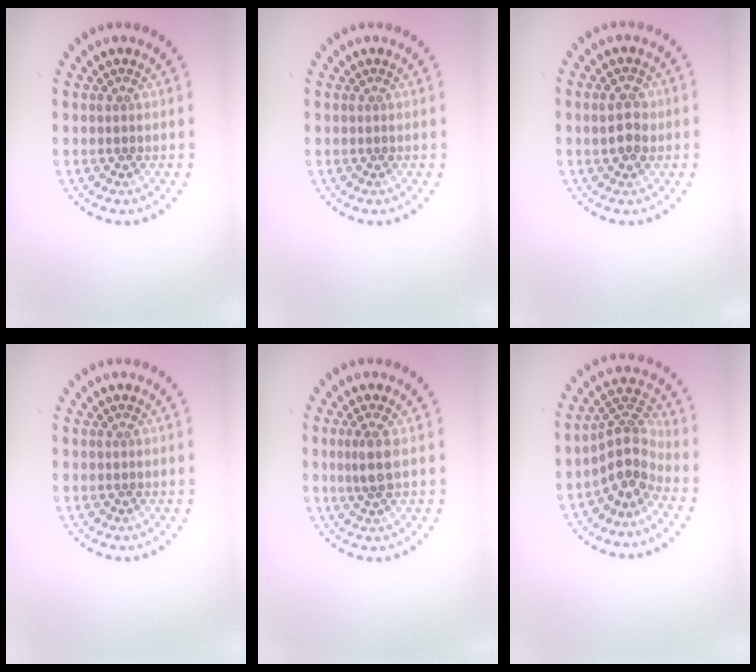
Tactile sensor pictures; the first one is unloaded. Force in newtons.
{"total": 0.0}
{"total": 2.7, "press": 2.7, "slide": 0.4}
{"total": 0.0}
{"total": 2.0, "press": 1.8, "slide": 0.9}
{"total": 3.8, "press": 2.8, "slide": 2.5}